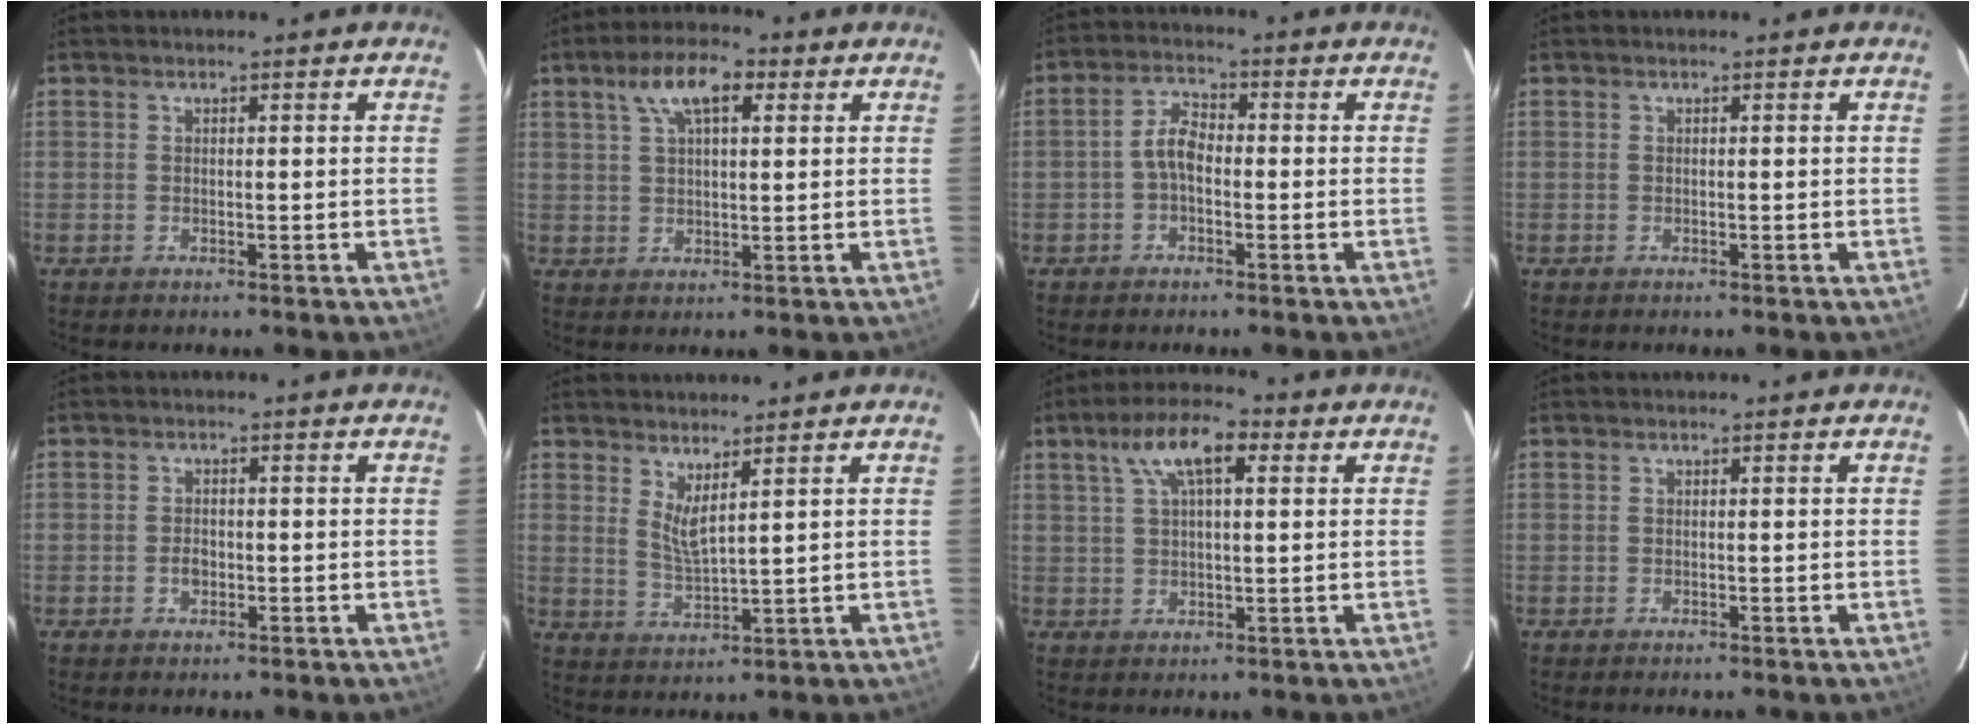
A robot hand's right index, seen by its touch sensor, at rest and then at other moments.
{"total": 8.0, "force": [3.7, 3.3, 6.3], "torque": [-0.118, 0.023, 0.064]}
{"total": 4.2, "force": [-0.9, 2.4, 3.4], "torque": [-0.068, 0.016, -0.018]}
{"total": 0.0}
{"total": 2.0, "force": [-0.6, 1.6, 1.2], "torque": [-0.021, 0.003, -0.010]}
{"total": 4.2, "force": [3.0, 0.3, 3.0], "torque": [-0.057, -0.015, 0.053]}
{"total": 9.1, "force": [4.0, 3.4, 7.5], "torque": [-0.140, 0.026, 0.068]}
{"total": 0.0}